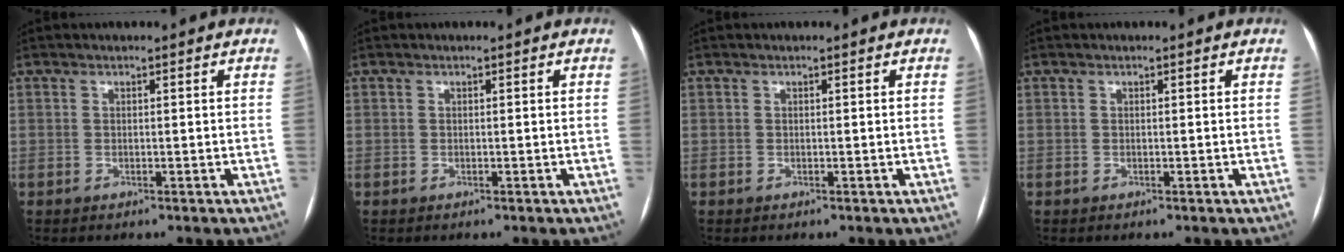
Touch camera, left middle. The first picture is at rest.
{"total": 0.0}
{"total": 0.0}
{"total": 0.0}